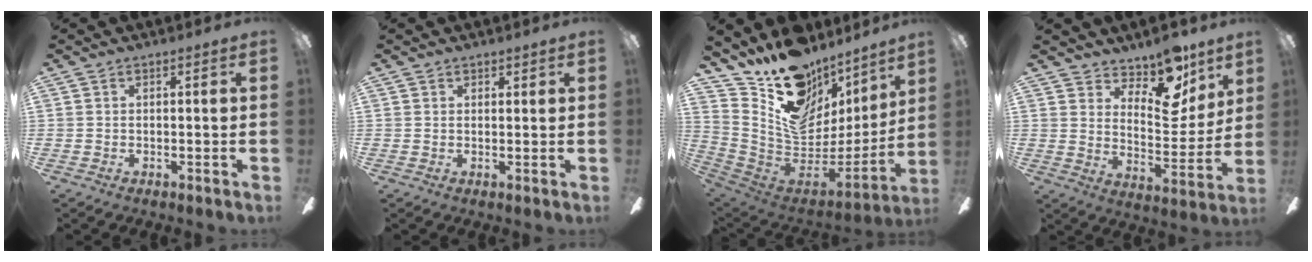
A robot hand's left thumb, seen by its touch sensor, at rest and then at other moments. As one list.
[{"total": 1.6, "force": [1.2, 1.0, 0.0], "torque": [0.009, -0.002, 0.022]}, {"total": 16.6, "force": [11.0, 10.3, 7.1], "torque": [-0.110, -0.103, 0.203]}, {"total": 13.4, "force": [10.9, 6.0, 5.1], "torque": [-0.064, -0.094, 0.194]}]